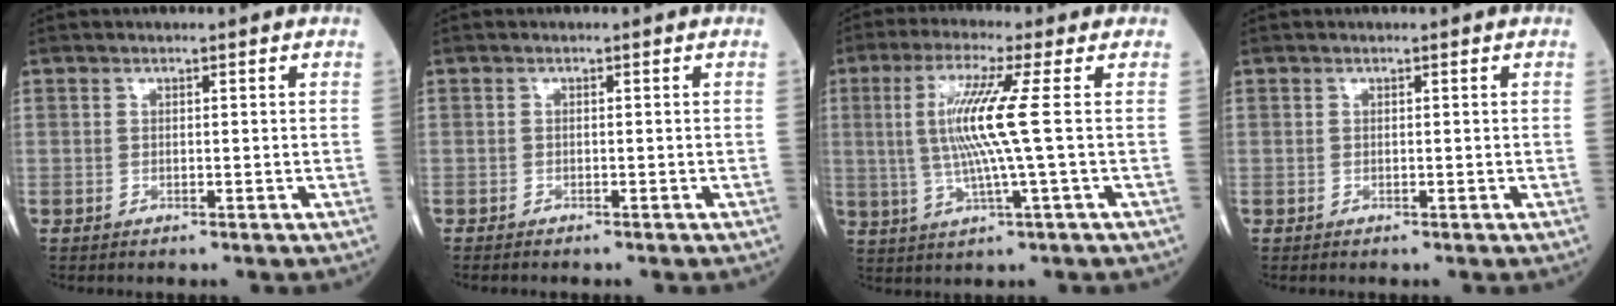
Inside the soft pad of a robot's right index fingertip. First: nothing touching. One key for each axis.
{"total": 1.0, "fx": -1.0, "fy": 0.2, "fz": 0.3, "tx": -0.006, "ty": -0.001, "tz": -0.013}
{"total": 9.1, "fx": 0.9, "fy": -1.3, "fz": 9.0, "tx": -0.188, "ty": -0.001, "tz": 0.019}
{"total": 0.0}